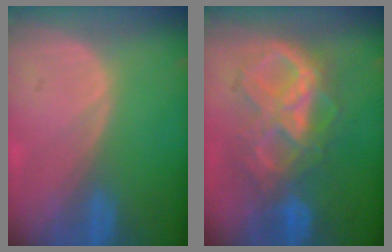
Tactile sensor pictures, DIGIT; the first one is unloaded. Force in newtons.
{"total": 9.6, "press": 9.5, "slide": 1.0}